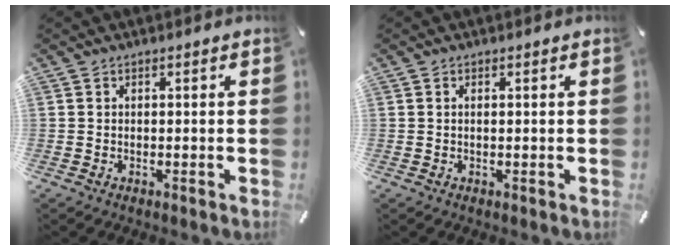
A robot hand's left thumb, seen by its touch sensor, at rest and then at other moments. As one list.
[{"total": 0.6, "force": [0.1, 0.1, 0.6], "torque": [-0.010, -0.001, 0.002]}]